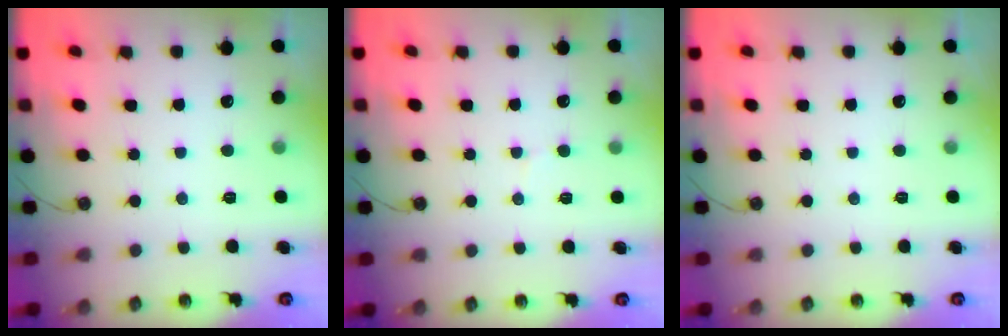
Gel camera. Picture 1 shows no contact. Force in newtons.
{"total": 5.8, "press": 5.8, "slide": 0.5}
{"total": 0.0}